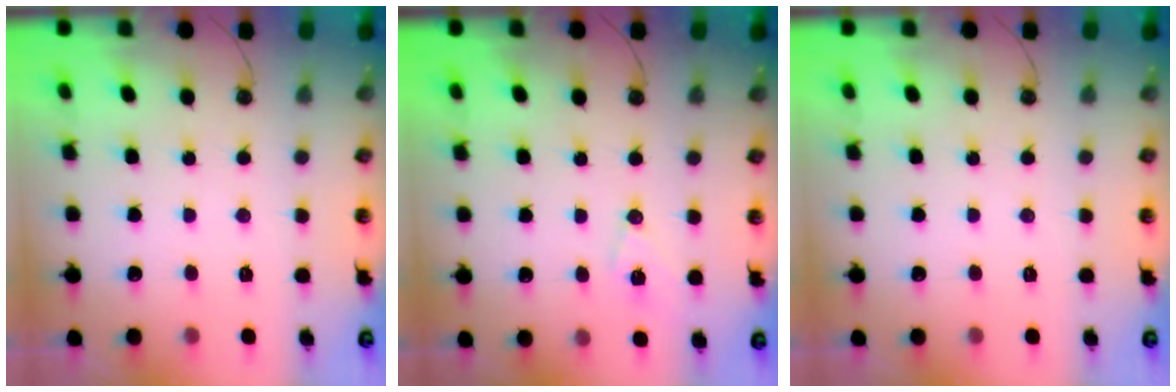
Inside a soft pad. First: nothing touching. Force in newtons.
{"total": 7.6, "press": 6.6, "slide": 3.7}
{"total": 0.0}